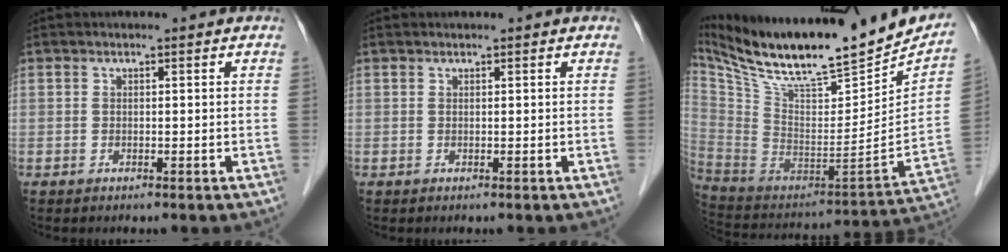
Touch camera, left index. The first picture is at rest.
{"total": 0.0}
{"total": 28.3, "force": [24.1, 4.8, 14.1], "torque": [-0.247, -0.034, 0.378]}